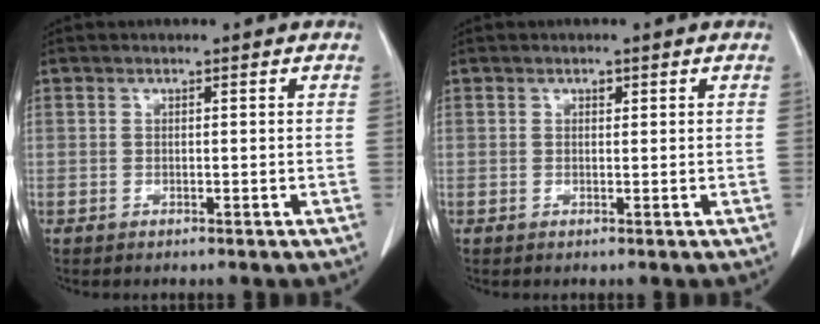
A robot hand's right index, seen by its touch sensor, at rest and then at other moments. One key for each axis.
{"total": 0.9, "fx": 0.5, "fy": 0.6, "fz": 0.5, "tx": -0.006, "ty": 0.000, "tz": 0.007}